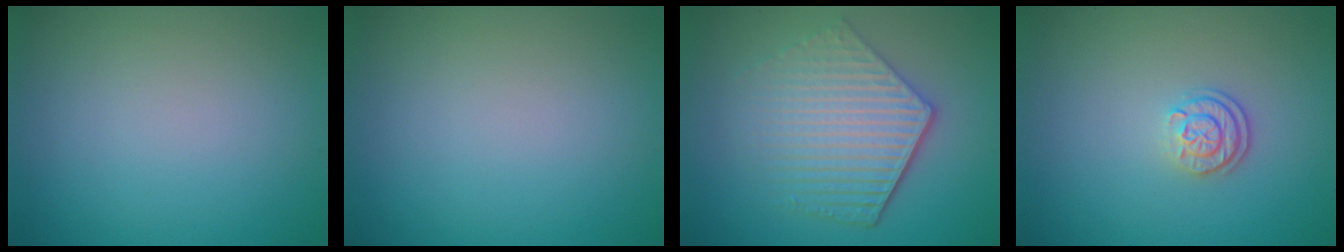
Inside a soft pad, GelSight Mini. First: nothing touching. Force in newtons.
{"total": 0.0}
{"total": 5.9, "press": 4.4, "slide": 3.9}
{"total": 2.4, "press": 1.9, "slide": 1.5}